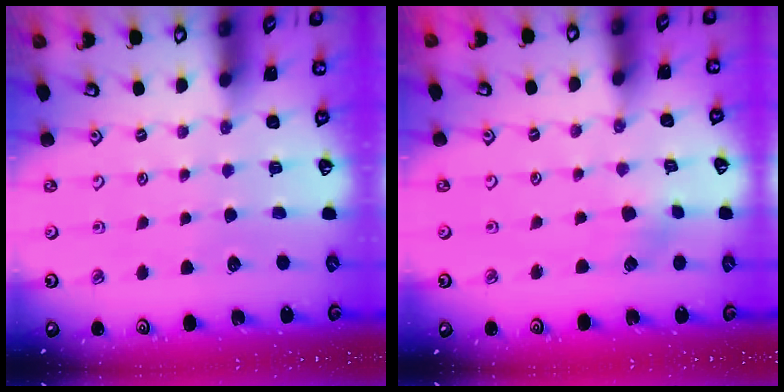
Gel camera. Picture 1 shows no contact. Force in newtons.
{"total": 2.6, "press": 2.6, "slide": 0.4}